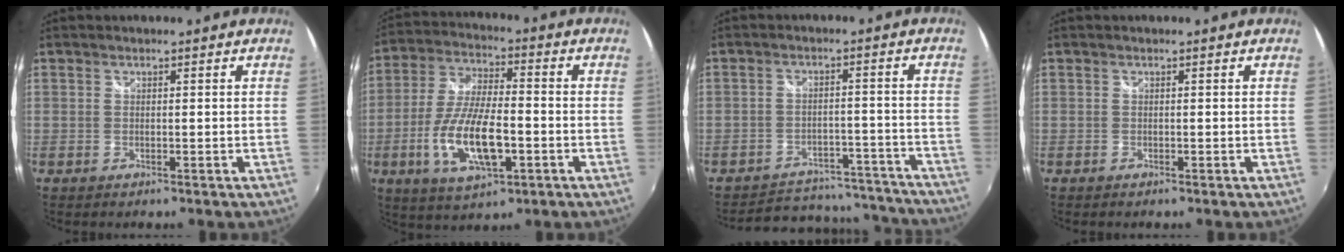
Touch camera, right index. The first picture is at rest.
{"total": 14.2, "force": [-4.5, 5.3, 12.4], "torque": [-0.258, -0.012, -0.080]}
{"total": 17.7, "force": [-16.0, 6.4, 3.9], "torque": [-0.085, 0.043, -0.189]}
{"total": 0.0}